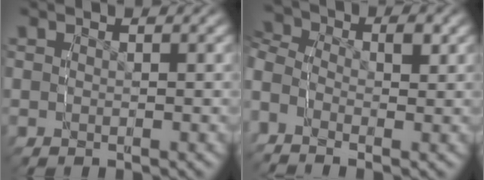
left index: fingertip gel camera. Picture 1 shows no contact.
{"total": 5.3, "force": [0.0, 4.2, 3.2], "torque": [-0.064, 0.004, -0.018]}